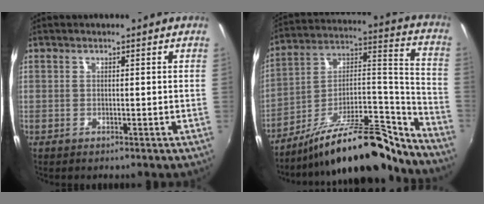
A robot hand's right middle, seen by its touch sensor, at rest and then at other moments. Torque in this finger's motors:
{"motor_torque": [1.14, -1.00, 0.40, 0.21]}